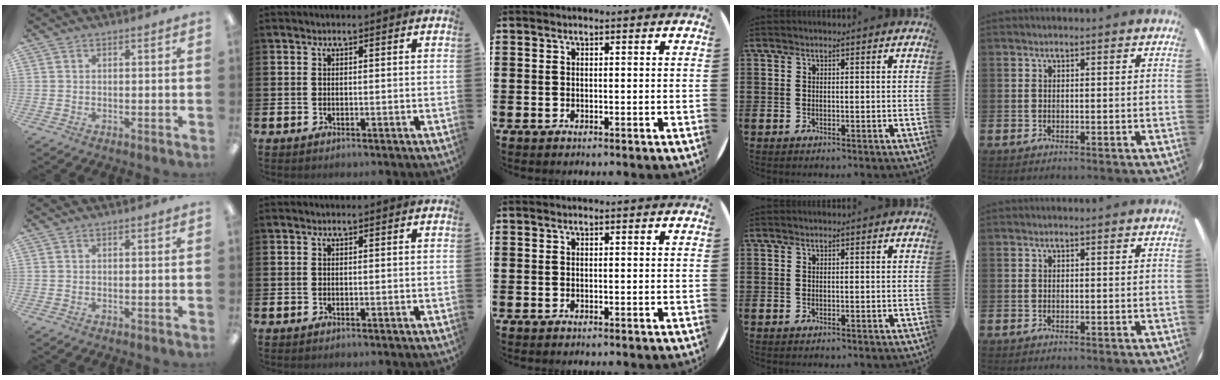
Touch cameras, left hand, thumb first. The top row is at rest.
{}